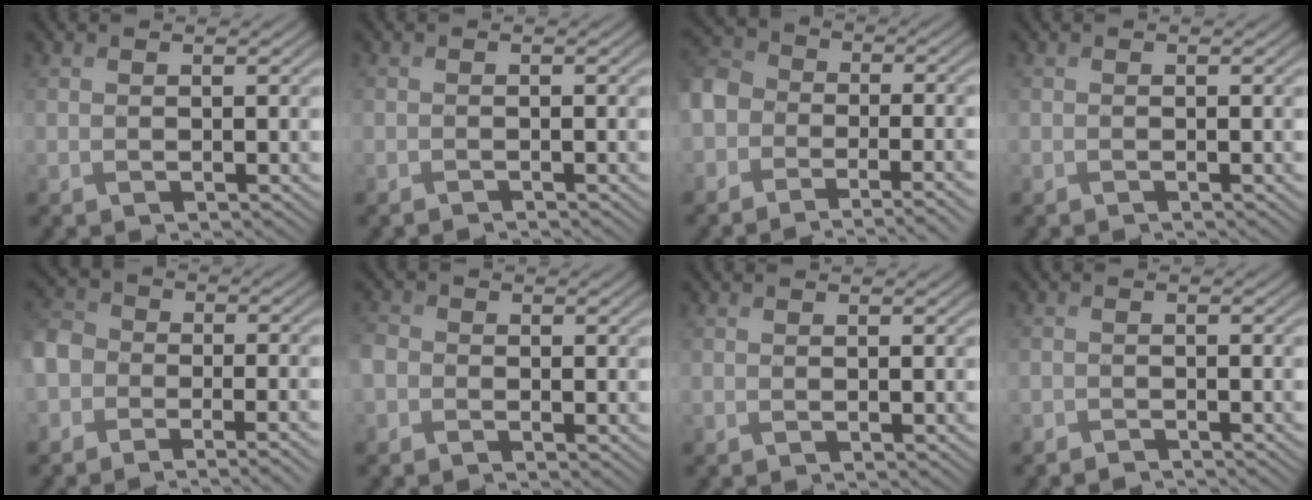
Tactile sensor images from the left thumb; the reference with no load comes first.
{"total": 0.6, "force": [-0.6, 0.0, 0.0], "torque": [0.001, 0.000, -0.014]}
{"total": 7.9, "force": [-4.2, 4.4, 5.1], "torque": [-0.114, -0.010, -0.084]}
{"total": 0.0}
{"total": 6.9, "force": [-4.0, 3.8, 4.2], "torque": [-0.092, -0.012, -0.077]}
{"total": 2.7, "force": [-1.0, 2.2, 1.2], "torque": [-0.032, -0.001, -0.029]}
{"total": 0.0}
{"total": 1.4, "force": [-1.4, 0.1, 0.2], "torque": [-0.002, -0.001, -0.029]}